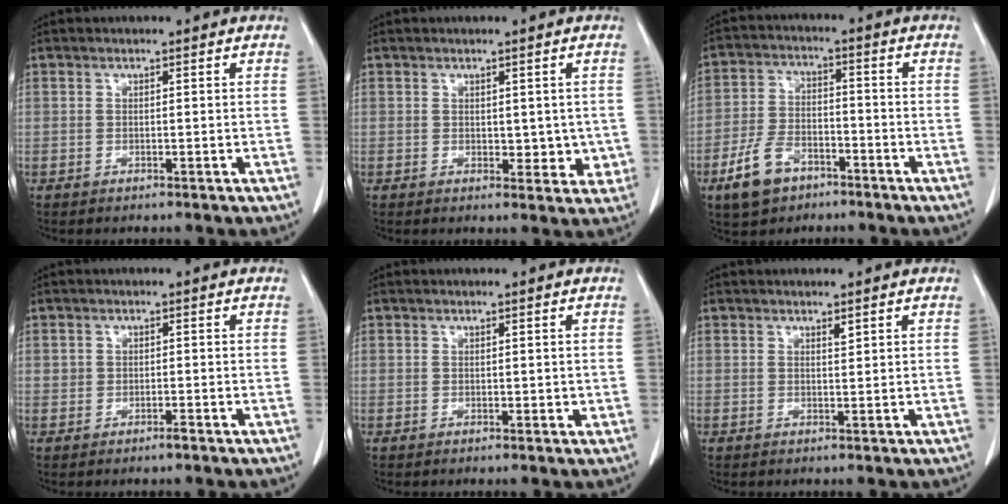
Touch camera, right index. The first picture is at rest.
{"total": 5.9, "force": [0.2, 3.7, 4.6], "torque": [-0.032, -0.005, 0.011]}
{"total": 8.3, "force": [-4.9, 4.7, 4.7], "torque": [-0.106, 0.004, -0.085]}
{"total": 1.0, "force": [-0.4, 0.7, 0.7], "torque": [-0.009, 0.001, -0.006]}
{"total": 1.1, "force": [0.2, 0.8, 0.6], "torque": [-0.004, 0.000, 0.004]}
{"total": 0.7, "force": [0.6, 0.1, 0.5], "torque": [-0.012, -0.005, 0.009]}